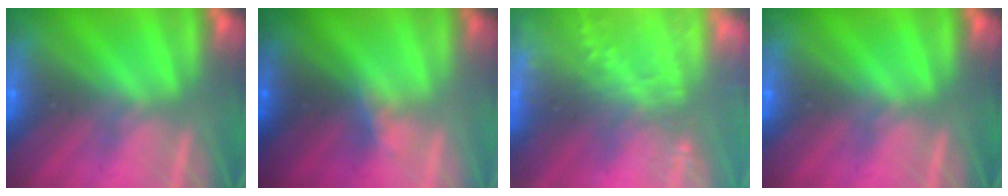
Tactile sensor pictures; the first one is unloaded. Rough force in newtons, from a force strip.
{"total": 1.5}
{"total": 7.3}
{"total": 0.0}